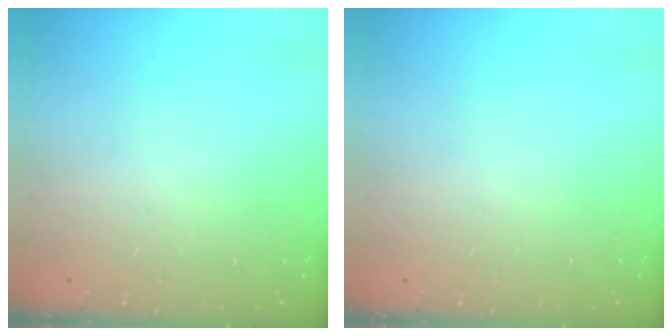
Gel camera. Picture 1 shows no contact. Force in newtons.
{"total": 0.0}